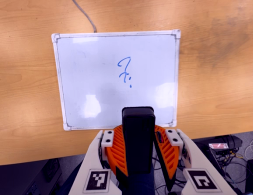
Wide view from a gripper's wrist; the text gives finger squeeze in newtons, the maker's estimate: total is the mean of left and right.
{"total": 8.7, "left": 8.3, "right": 9.2}